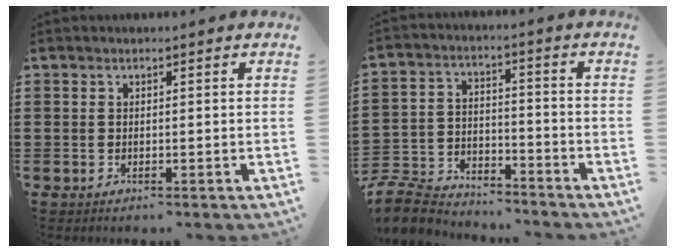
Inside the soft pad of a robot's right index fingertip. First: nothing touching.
{"total": 8.7, "force": [-8.3, 2.0, 1.5], "torque": [-0.044, 0.021, -0.169]}